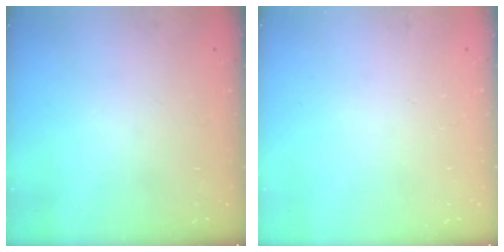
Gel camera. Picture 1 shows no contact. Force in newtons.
{"total": 0.0}